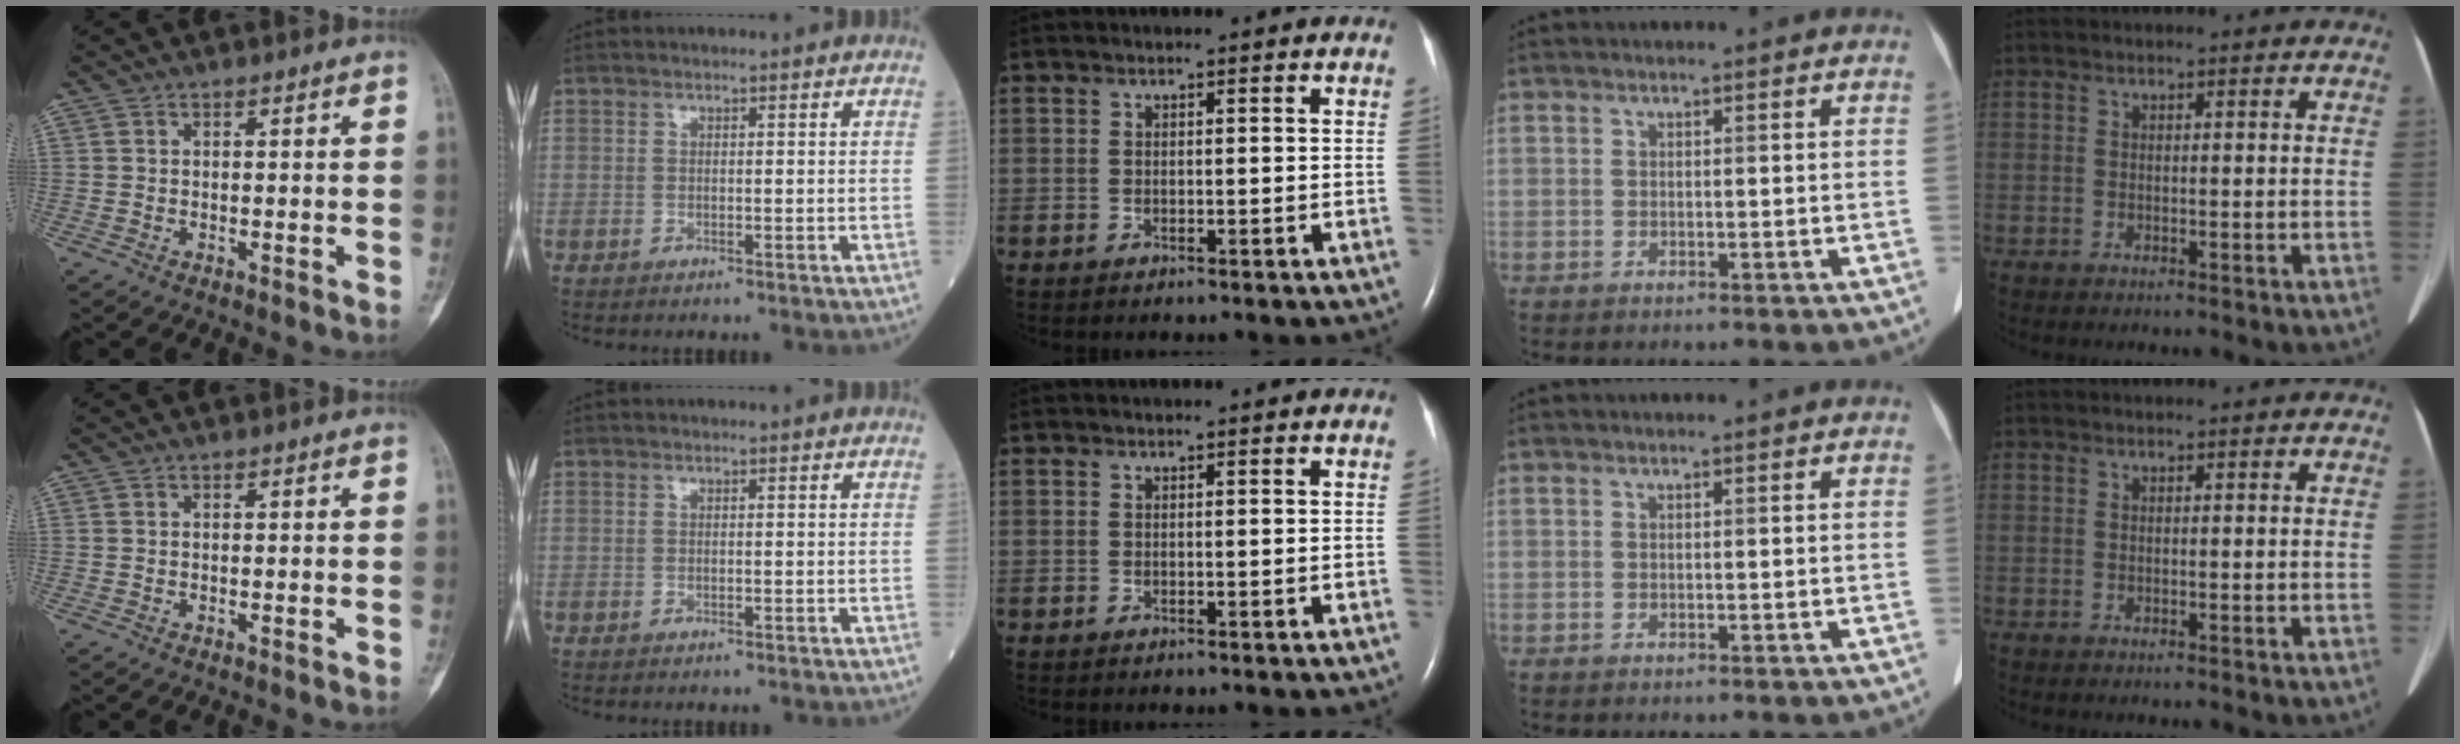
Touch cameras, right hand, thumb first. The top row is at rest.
{}